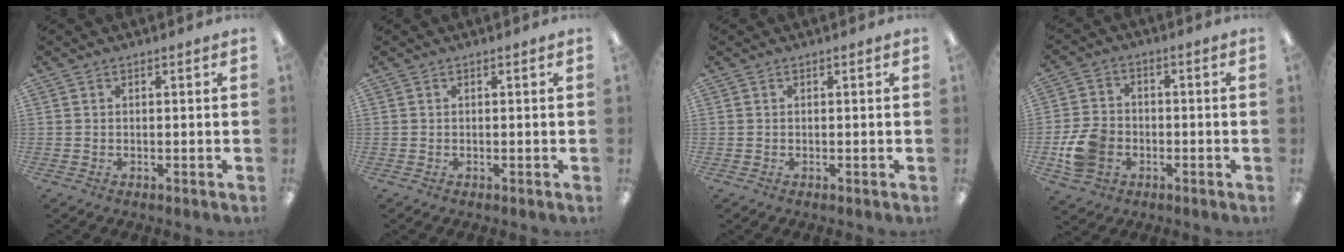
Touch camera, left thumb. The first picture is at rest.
{"total": 0.0}
{"total": 0.0}
{"total": 9.3, "force": [-3.0, 7.3, 5.0], "torque": [-0.104, 0.017, -0.053]}